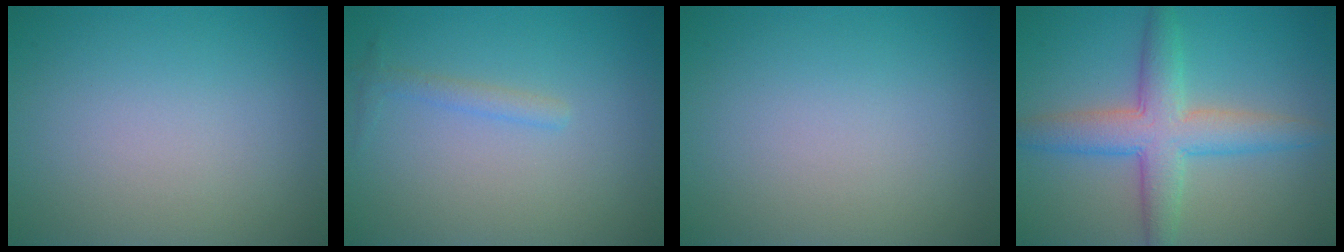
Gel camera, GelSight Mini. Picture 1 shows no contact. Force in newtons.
{"total": 1.2, "press": 1.2, "slide": 0.0}
{"total": 0.0}
{"total": 5.7, "press": 5.7, "slide": 0.3}